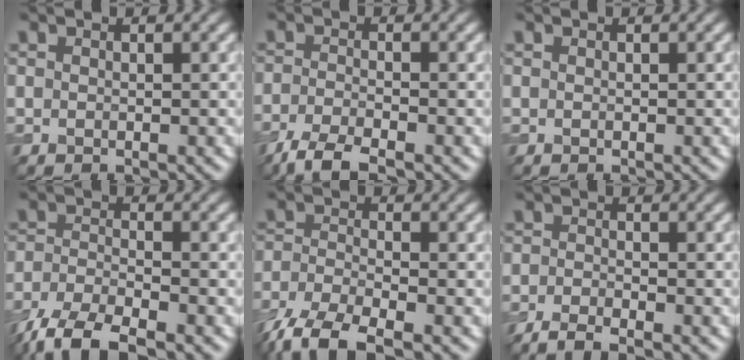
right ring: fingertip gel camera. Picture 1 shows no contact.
{"total": 3.8, "force": [-2.9, 0.7, 2.2], "torque": [-0.048, -0.008, -0.067]}
{"total": 0.0}
{"total": 5.9, "force": [-4.6, 1.5, 3.4], "torque": [-0.068, -0.010, -0.095]}
{"total": 6.4, "force": [-4.7, 1.8, 3.9], "torque": [-0.079, -0.012, -0.100]}
{"total": 2.6, "force": [-2.1, 0.5, 1.6], "torque": [-0.032, -0.005, -0.047]}